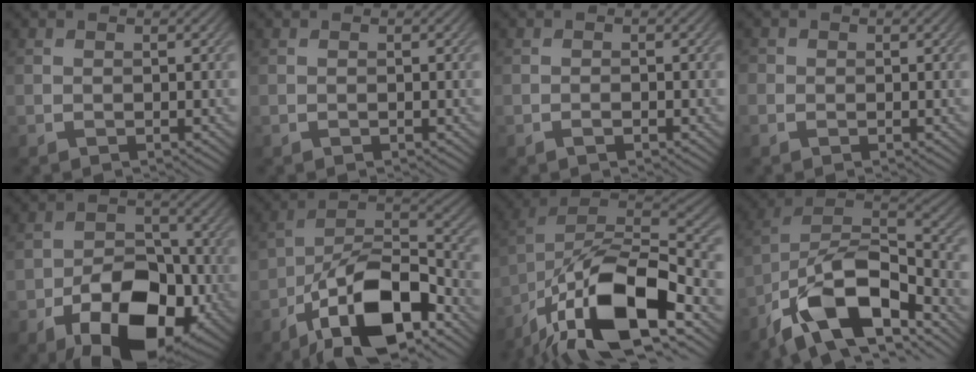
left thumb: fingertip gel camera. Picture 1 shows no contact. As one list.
[{"total": 0.0}, {"total": 0.8, "force": [-0.6, 0.3, 0.5], "torque": [-0.009, 0.000, -0.008]}, {"total": 1.0, "force": [-0.1, 1.0, 0.1], "torque": [0.004, -0.003, -0.005]}, {"total": 14.3, "force": [-6.6, 8.4, 9.5], "torque": [-0.157, -0.021, -0.113]}, {"total": 15.1, "force": [-8.6, 6.4, 10.7], "torque": [-0.192, -0.011, -0.167]}, {"total": 16.8, "force": [-9.6, 7.3, 11.7], "torque": [-0.222, -0.008, -0.179]}, {"total": 15.5, "force": [-9.6, 6.5, 10.3], "torque": [-0.208, -0.011, -0.185]}]